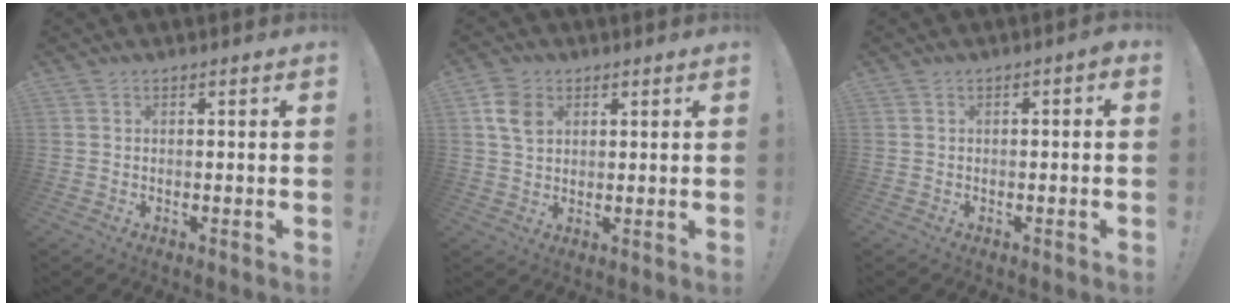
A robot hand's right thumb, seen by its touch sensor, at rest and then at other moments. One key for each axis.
{"total": 7.7, "fx": 2.8, "fy": 5.7, "fz": 4.3, "tx": -0.066, "ty": 0.004, "tz": 0.056}
{"total": 1.5, "fx": -1.1, "fy": 0.7, "fz": 0.8, "tx": -0.011, "ty": 0.005, "tz": -0.020}